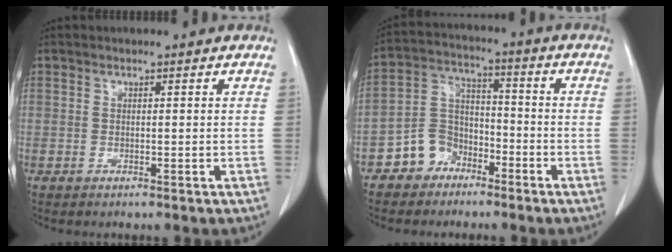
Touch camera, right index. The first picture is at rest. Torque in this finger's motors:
{"motor_torque": [0.04, -0.16, 0.08, -0.01]}